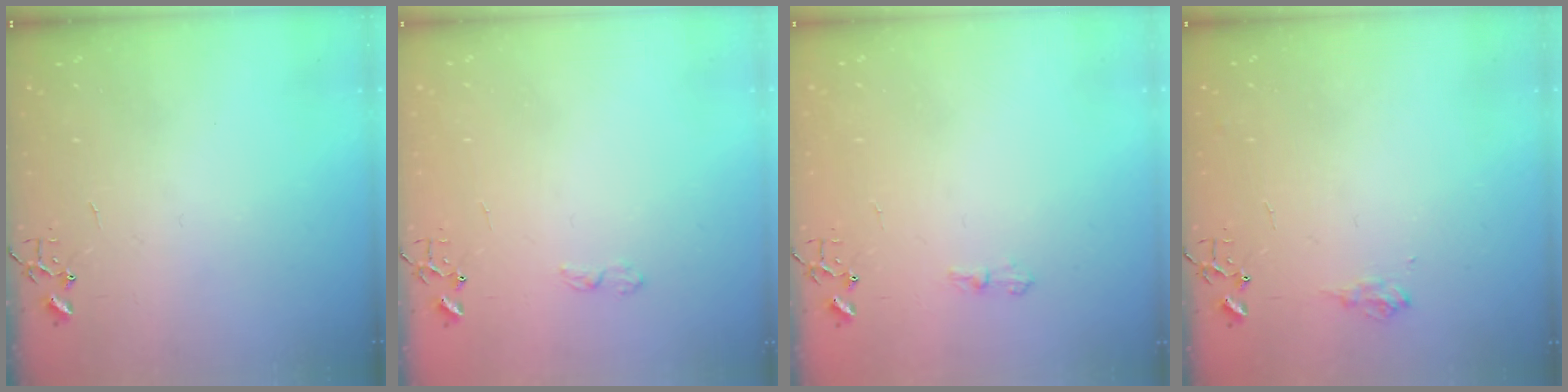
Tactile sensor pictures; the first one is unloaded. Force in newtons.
{"total": 4.4, "press": 4.3, "slide": 0.7}
{"total": 6.1, "press": 6.1, "slide": 0.6}
{"total": 8.0, "press": 8.0, "slide": 1.0}